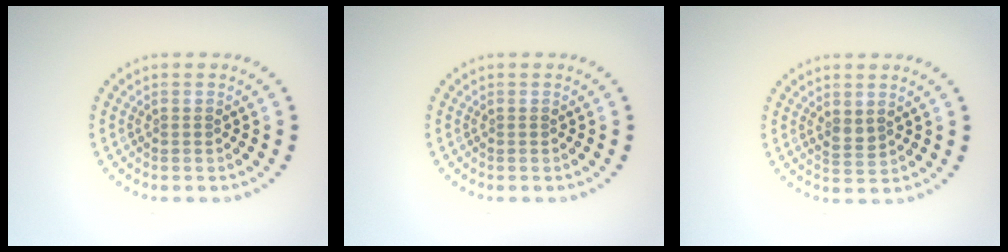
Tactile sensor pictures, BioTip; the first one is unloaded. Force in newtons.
{"total": 0.0}
{"total": 1.3, "press": 1.2, "slide": 0.5}